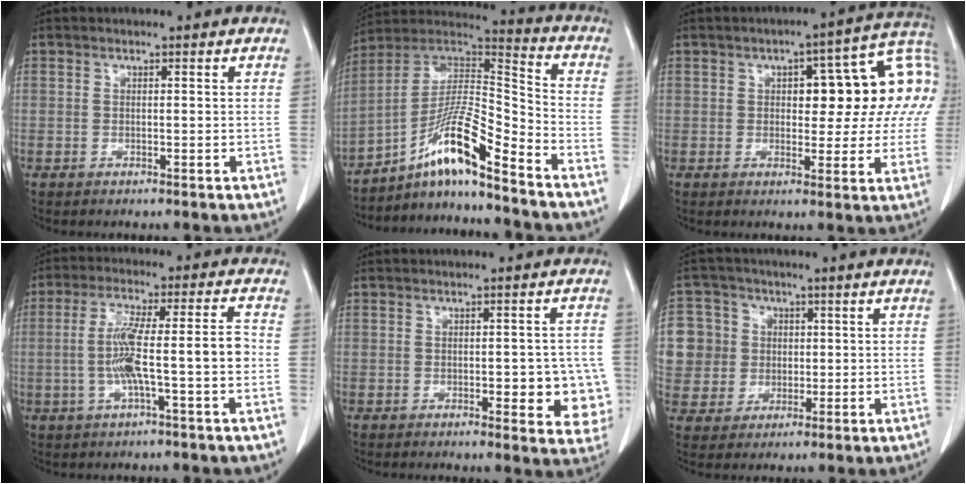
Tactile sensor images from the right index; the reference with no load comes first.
{"total": 13.2, "force": [-9.0, 0.6, 9.6], "torque": [-0.174, 0.018, -0.162]}
{"total": 14.4, "force": [3.0, 5.8, 12.8], "torque": [-0.149, 0.043, 0.033]}
{"total": 9.9, "force": [-1.8, 0.3, 9.7], "torque": [-0.177, 0.021, -0.033]}
{"total": 8.3, "force": [-1.8, 3.0, 7.6], "torque": [-0.070, 0.001, -0.018]}
{"total": 12.3, "force": [1.7, 12.0, 2.3], "torque": [-0.080, 0.044, 0.050]}